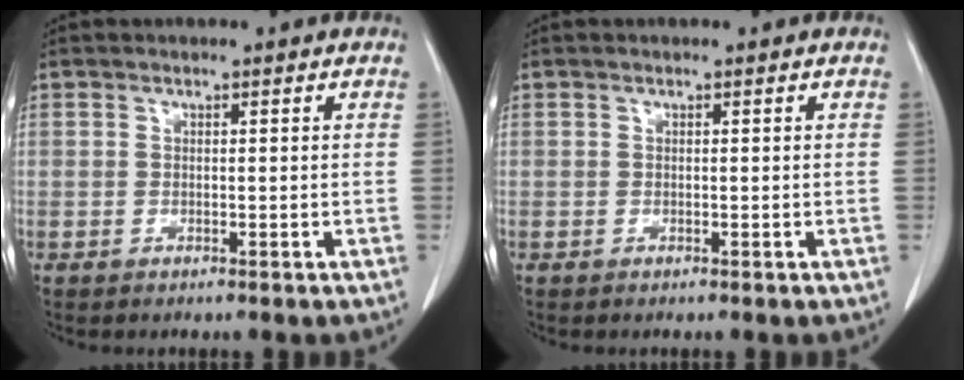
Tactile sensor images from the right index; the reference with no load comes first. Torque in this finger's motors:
{"motor_torque": [-0.01, -0.01, 0.00, 0.01]}